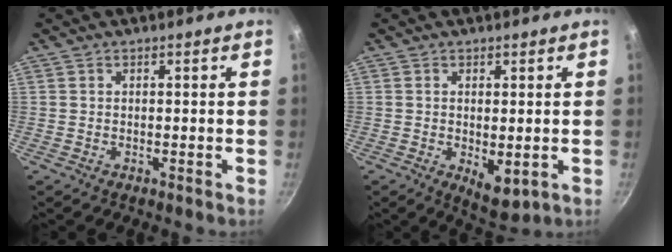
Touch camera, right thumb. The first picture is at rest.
{"total": 5.4, "force": [-0.6, 2.5, 4.7], "torque": [-0.065, -0.015, 0.002]}